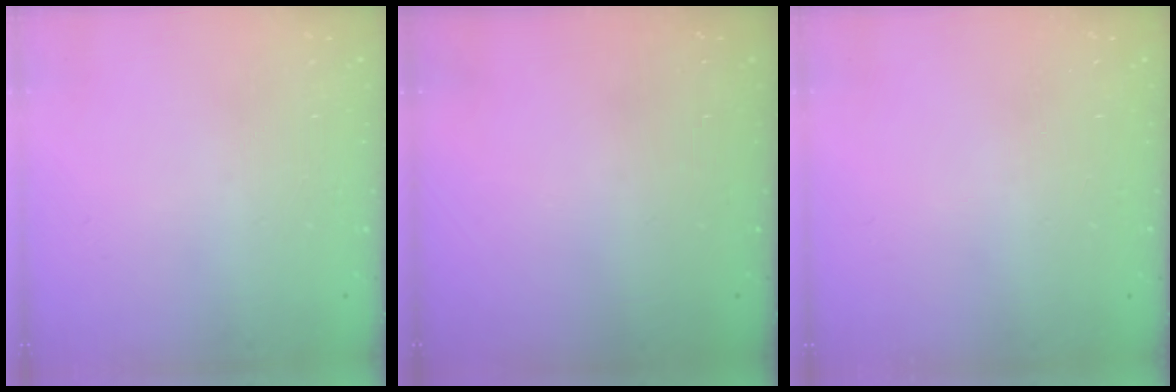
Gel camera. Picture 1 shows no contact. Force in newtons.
{"total": 0.0}
{"total": 0.0}